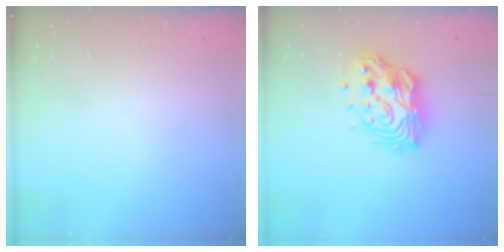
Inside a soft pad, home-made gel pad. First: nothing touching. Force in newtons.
{"total": 15.4, "press": 15.4, "slide": 1.4}